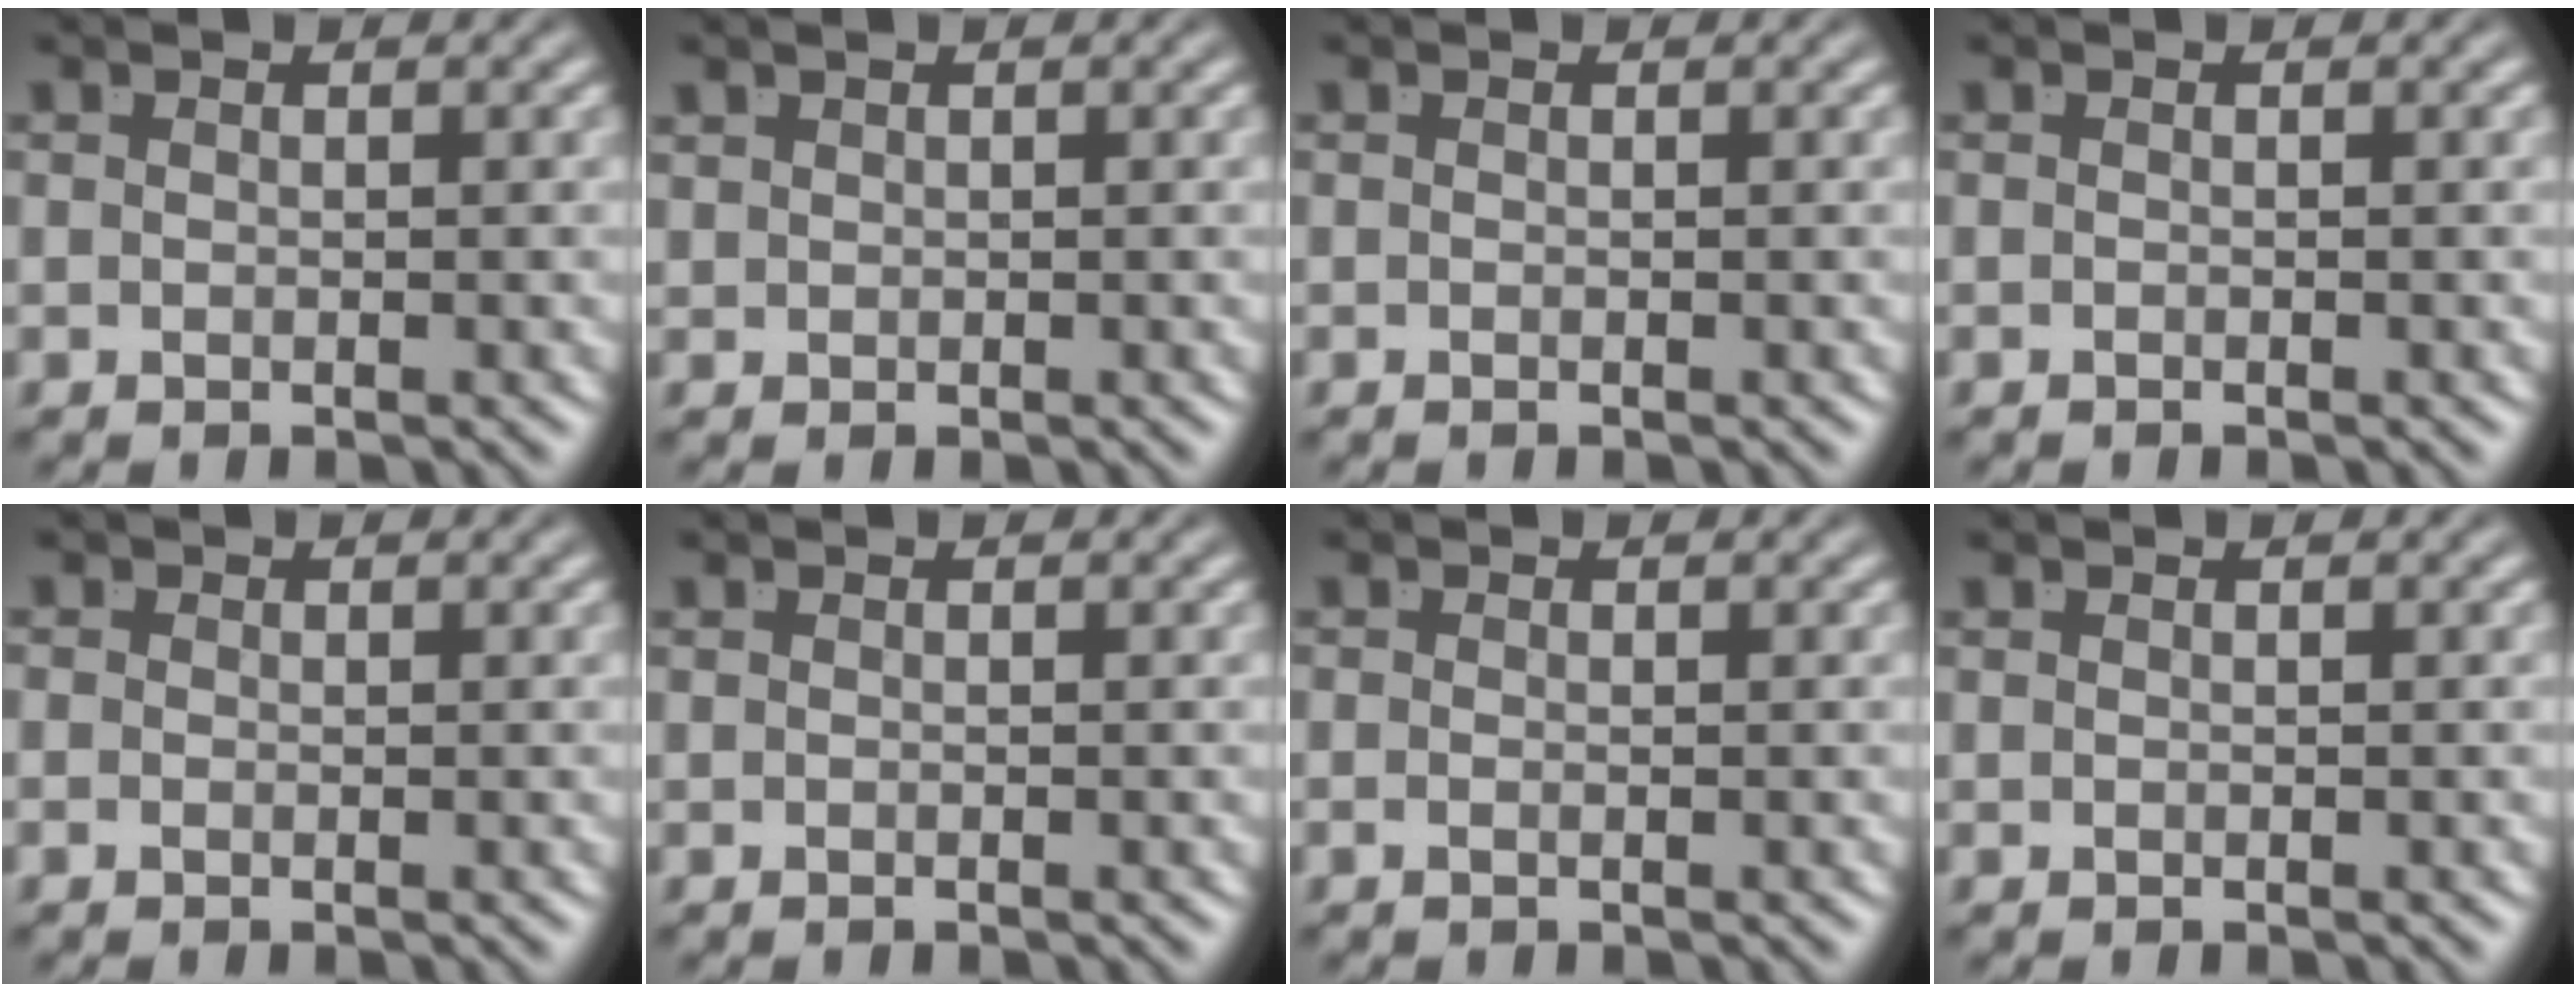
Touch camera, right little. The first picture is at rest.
{"total": 0.8, "force": [0.8, 0.0, 0.2], "torque": [-0.005, -0.002, 0.021]}
{"total": 0.0}
{"total": 0.6, "force": [-0.3, -0.5, 0.0], "torque": [0.004, -0.001, -0.005]}
{"total": 0.6, "force": [-0.3, 0.4, 0.3], "torque": [-0.008, -0.007, -0.005]}
{"total": 0.0}
{"total": 0.6, "force": [-0.5, 0.1, 0.4], "torque": [-0.009, -0.005, -0.006]}
{"total": 0.0}